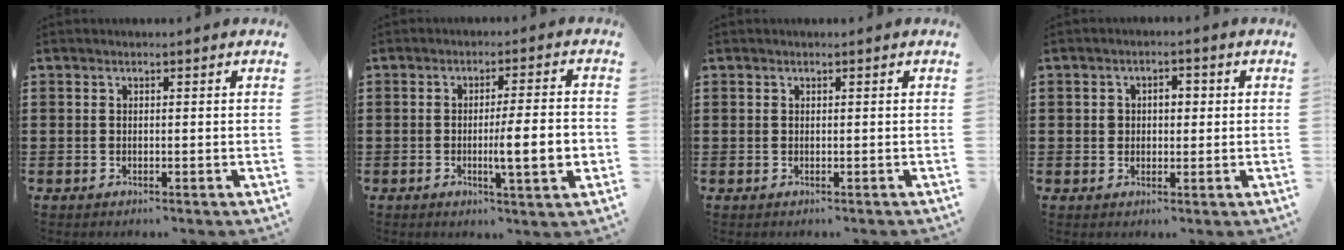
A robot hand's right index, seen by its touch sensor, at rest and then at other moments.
{"total": 7.8, "force": [-1.4, 0.8, 7.6], "torque": [-0.108, -0.013, -0.026]}
{"total": 0.0}
{"total": 2.5, "force": [0.2, 1.9, 1.7], "torque": [-0.037, 0.011, 0.000]}